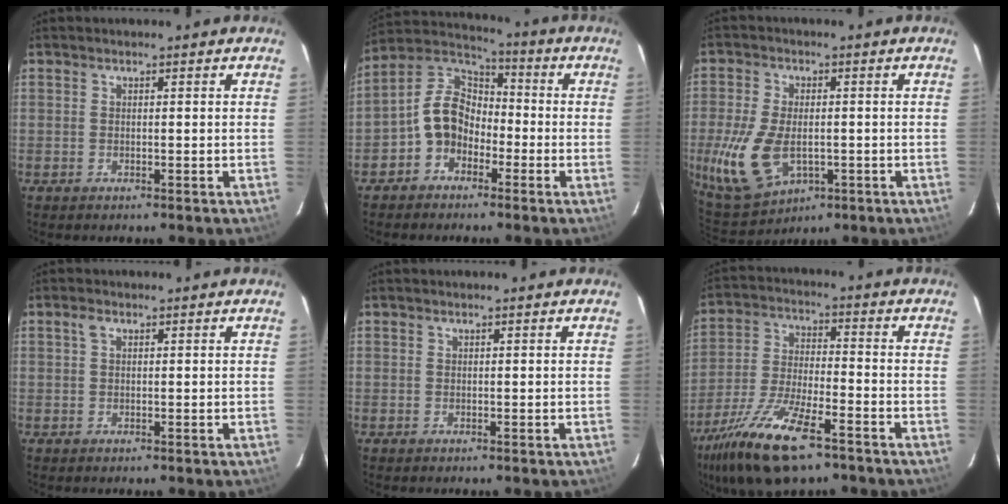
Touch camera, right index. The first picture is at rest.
{"total": 9.4, "force": [-4.1, 7.0, 4.7], "torque": [-0.099, 0.028, -0.080]}
{"total": 13.0, "force": [-2.5, 8.0, 9.9], "torque": [-0.223, -0.016, -0.033]}
{"total": 1.3, "force": [0.6, 0.8, 0.9], "torque": [-0.020, 0.005, 0.009]}
{"total": 0.0}
{"total": 16.8, "force": [-11.0, 5.3, 11.4], "torque": [-0.243, -0.038, -0.206]}